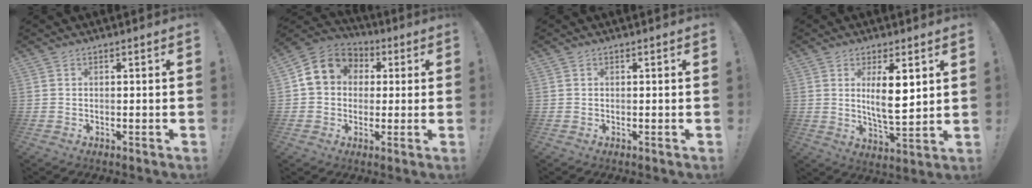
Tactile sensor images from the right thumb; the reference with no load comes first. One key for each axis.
{"total": 10.8, "fx": 2.6, "fy": 9.2, "fz": 4.9, "tx": -0.072, "ty": 0.001, "tz": 0.056}
{"total": 0.0}
{"total": 10.0, "fx": 2.6, "fy": 2.9, "fz": 9.2, "tx": -0.164, "ty": -0.013, "tz": 0.039}